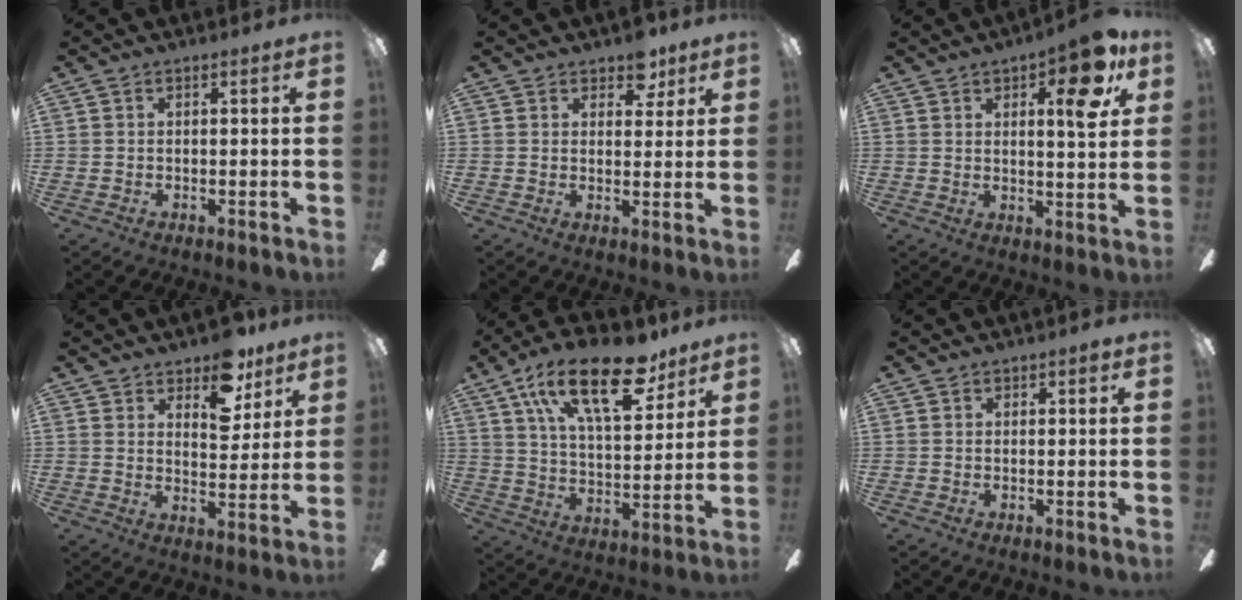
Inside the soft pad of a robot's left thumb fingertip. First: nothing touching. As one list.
[{"total": 5.9, "force": [4.3, 3.3, 2.2], "torque": [-0.014, -0.016, 0.074]}, {"total": 10.7, "force": [5.6, 3.4, 8.5], "torque": [-0.108, -0.021, 0.085]}, {"total": 11.3, "force": [7.9, 6.0, 5.4], "torque": [-0.076, -0.040, 0.143]}, {"total": 23.6, "force": [14.1, 10.3, 16.0], "torque": [-0.261, -0.060, 0.237]}, {"total": 1.0, "force": [0.7, 0.5, 0.4], "torque": [-0.002, 0.000, 0.011]}]